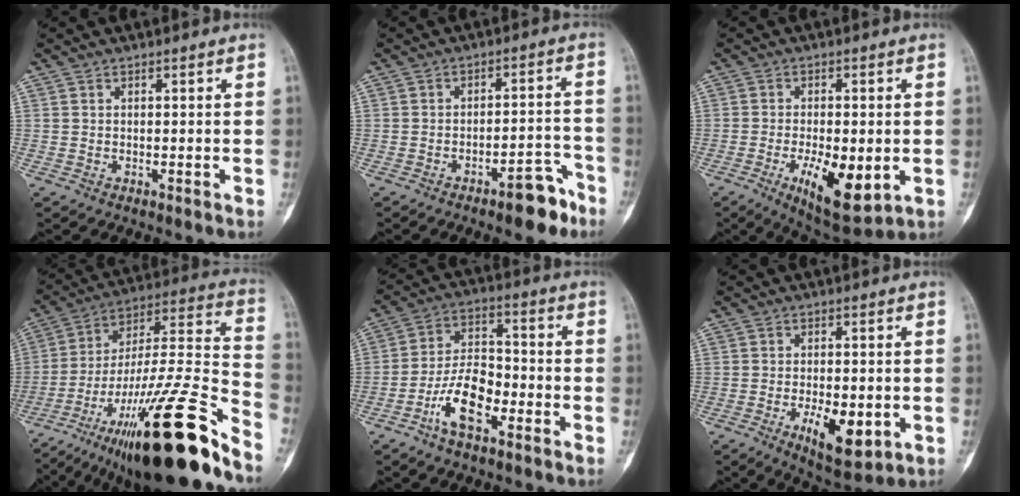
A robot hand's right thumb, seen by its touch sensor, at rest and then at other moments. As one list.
[{"total": 7.3, "force": [-5.0, 2.5, 4.7], "torque": [-0.052, 0.046, -0.067]}, {"total": 12.3, "force": [-3.3, 5.1, 10.7], "torque": [-0.160, -0.013, -0.041]}, {"total": 31.7, "force": [-20.4, 5.1, 23.8], "torque": [-0.334, 0.077, -0.332]}, {"total": 10.7, "force": [-5.2, 5.0, 7.9], "torque": [-0.142, 0.038, -0.099]}, {"total": 9.8, "force": [-2.9, 4.3, 8.3], "torque": [-0.119, -0.007, -0.034]}]